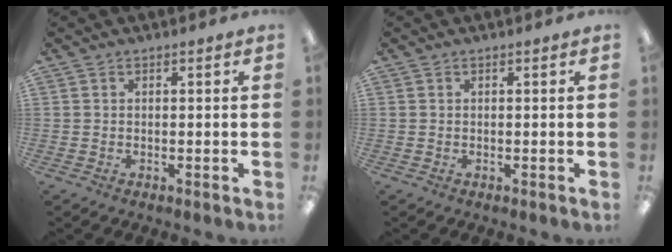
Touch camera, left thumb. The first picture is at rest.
{"total": 0.0}